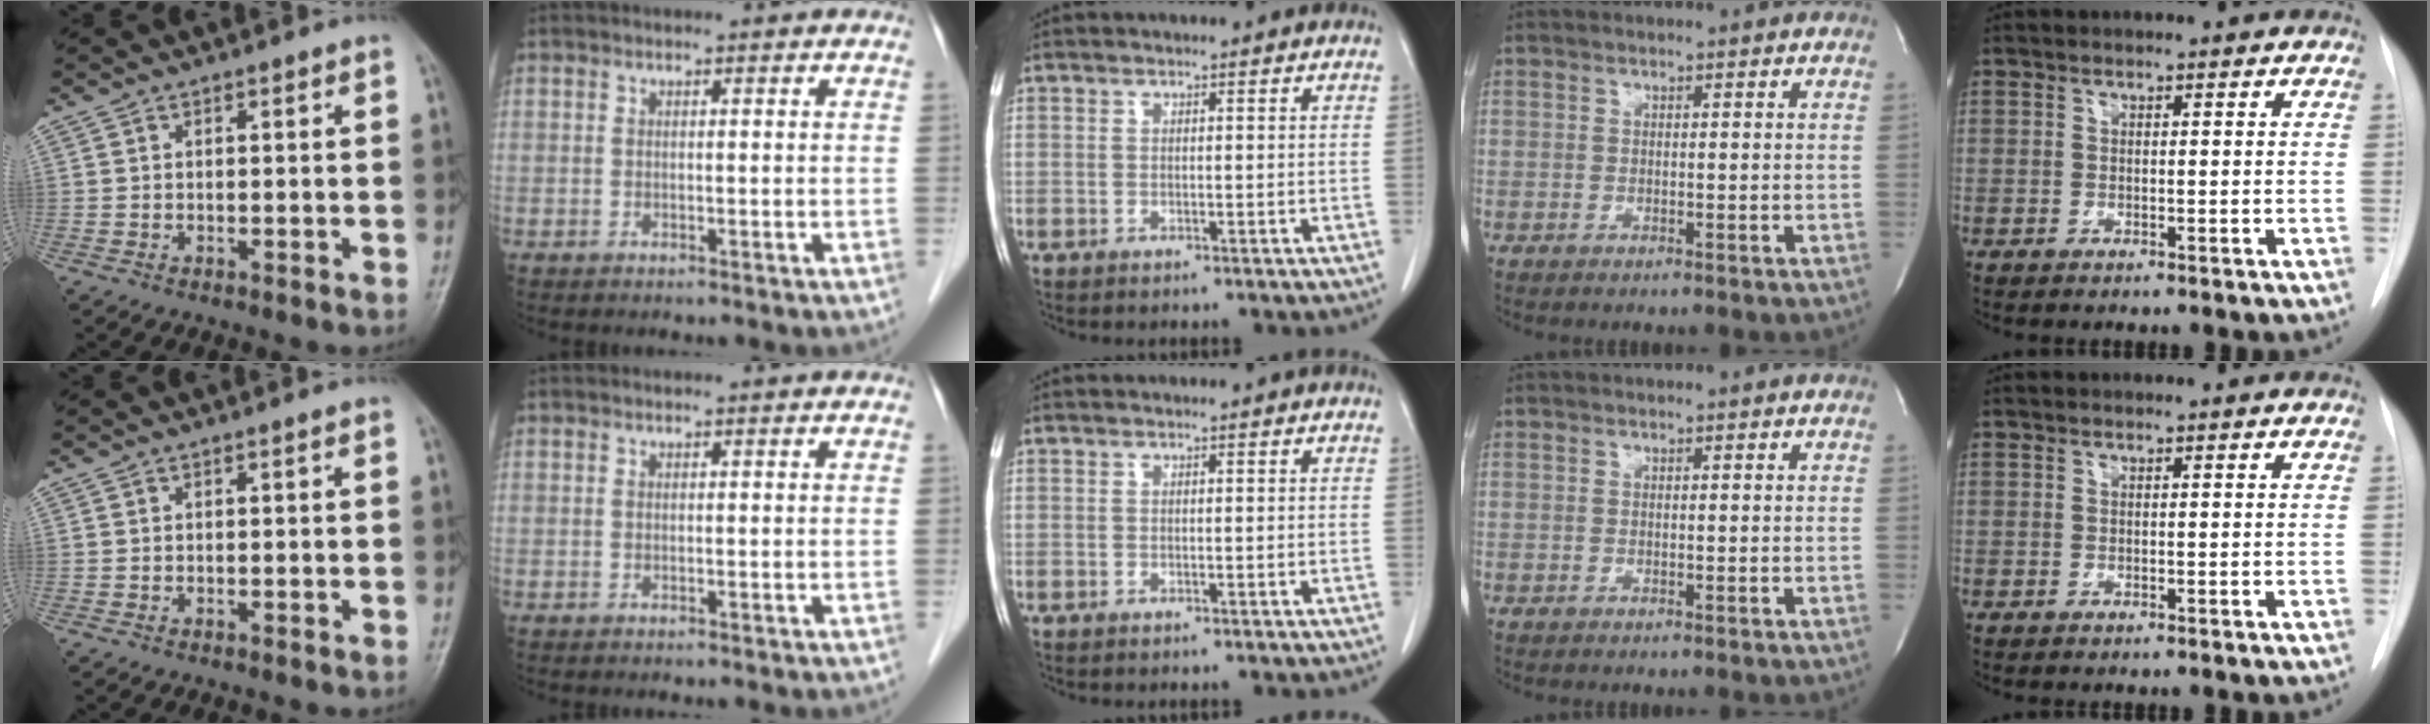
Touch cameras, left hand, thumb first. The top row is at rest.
{}